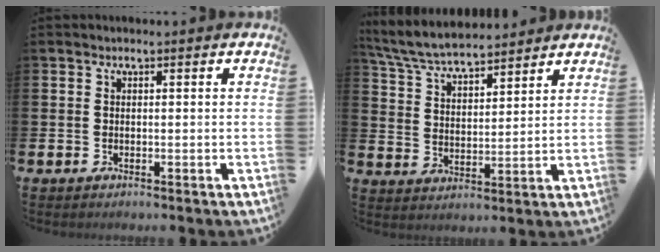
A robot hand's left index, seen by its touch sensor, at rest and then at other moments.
{"total": 6.6, "force": [6.3, 1.1, 1.6], "torque": [-0.059, -0.031, 0.114]}